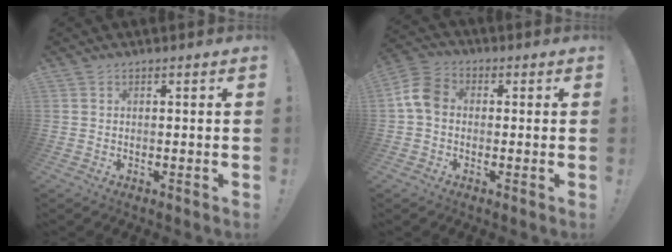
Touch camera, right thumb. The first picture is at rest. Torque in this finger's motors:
{"motor_torque": [0.82, 0.81, 0.42, -0.43, 0.26]}